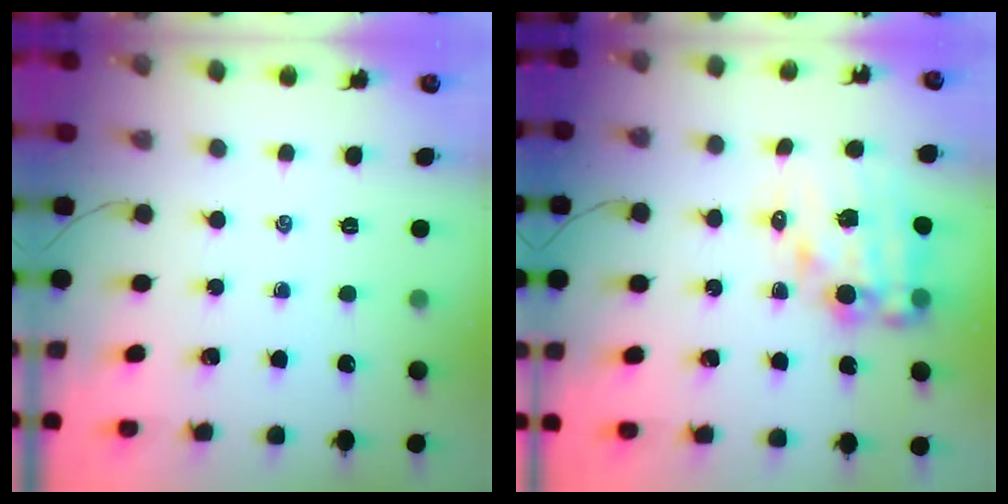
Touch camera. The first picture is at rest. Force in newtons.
{"total": 13.8, "press": 13.4, "slide": 3.3}